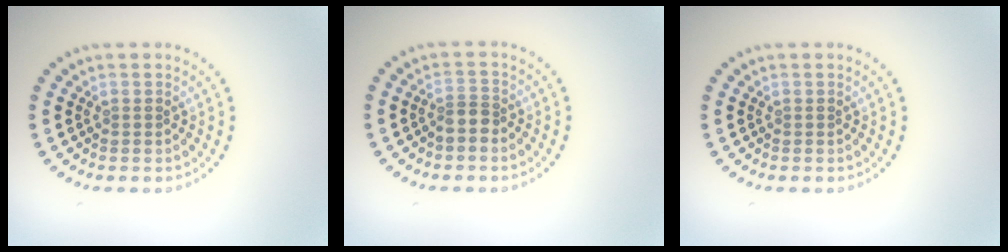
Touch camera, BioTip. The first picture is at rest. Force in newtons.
{"total": 1.8, "press": 1.5, "slide": 1.0}
{"total": 0.0}